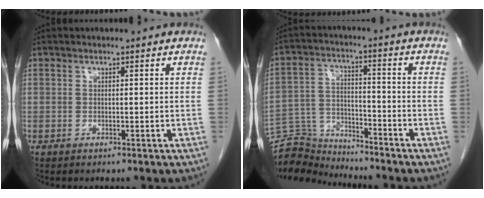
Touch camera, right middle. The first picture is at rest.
{"total": 8.3, "force": [-8.2, 1.1, -0.6], "torque": [0.008, 0.011, -0.155]}